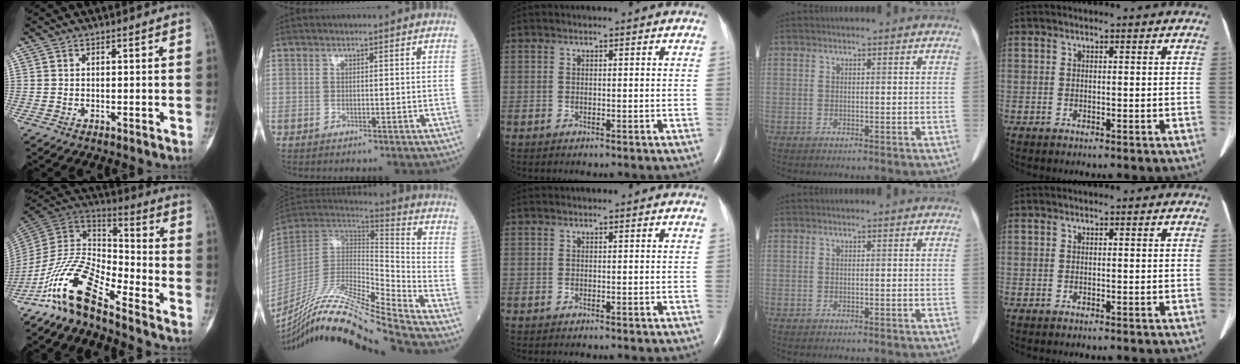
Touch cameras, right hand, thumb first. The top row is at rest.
{"thumb": {"total": 13.6, "force": [-10.6, 3.4, 7.7], "torque": [-0.146, 0.088, -0.213]}, "index": {"total": 22.6, "force": [-19.8, -1.7, 10.7], "torque": [-0.222, -0.018, -0.360]}}